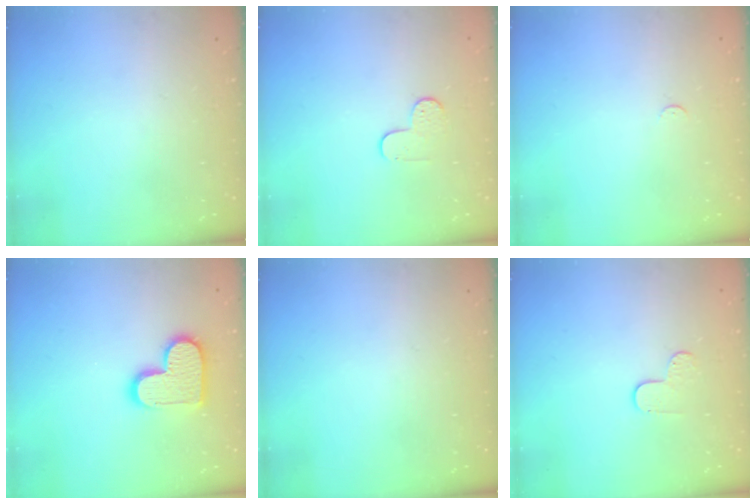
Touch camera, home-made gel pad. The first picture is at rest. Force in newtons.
{"total": 5.8, "press": 5.7, "slide": 0.6}
{"total": 2.3, "press": 2.3, "slide": 0.3}
{"total": 13.5, "press": 13.5, "slide": 0.8}
{"total": 0.0}
{"total": 3.8, "press": 3.8, "slide": 0.4}